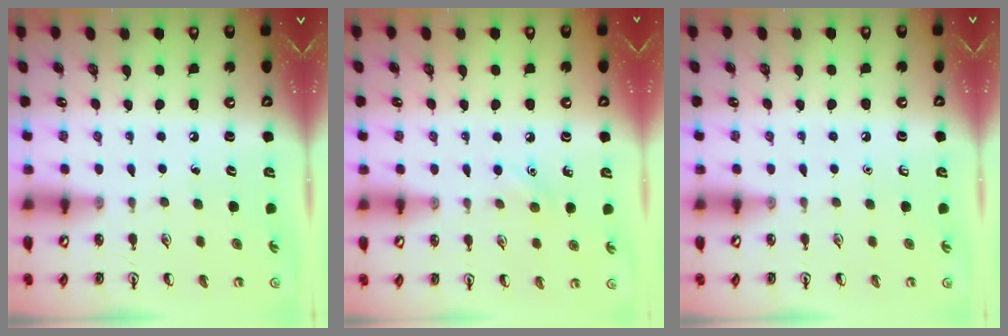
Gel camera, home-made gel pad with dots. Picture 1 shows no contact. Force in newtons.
{"total": 6.1, "press": 5.9, "slide": 1.9}
{"total": 0.0}